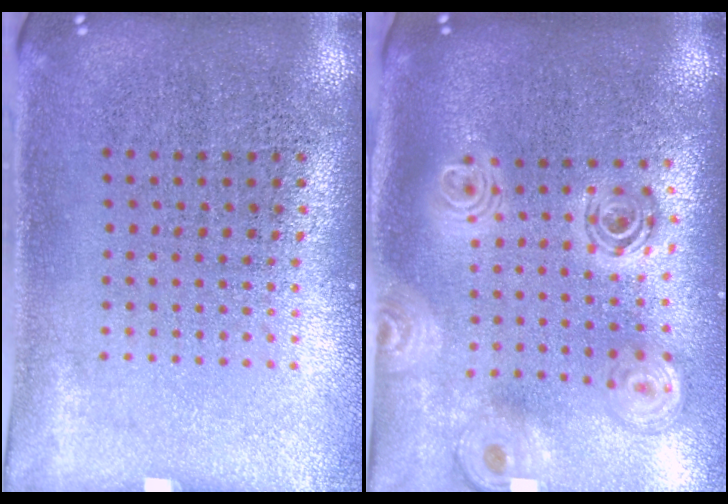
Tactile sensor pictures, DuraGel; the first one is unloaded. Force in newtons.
{"total": 2.3, "press": 1.8, "slide": 1.4}